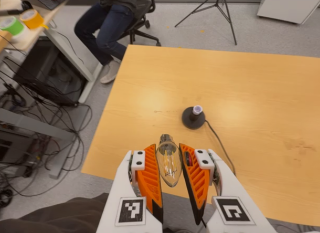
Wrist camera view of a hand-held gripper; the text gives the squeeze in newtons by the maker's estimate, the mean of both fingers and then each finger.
{"total": 10.7, "left": 10.2, "right": 11.3}